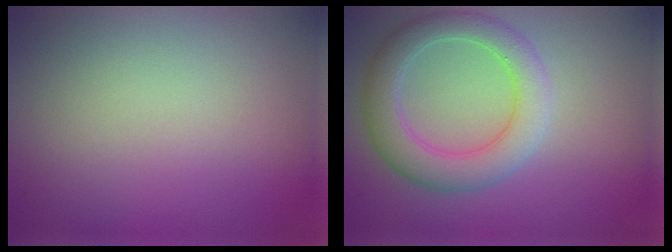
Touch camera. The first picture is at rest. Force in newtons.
{"total": 4.8, "press": 4.8, "slide": 0.4}